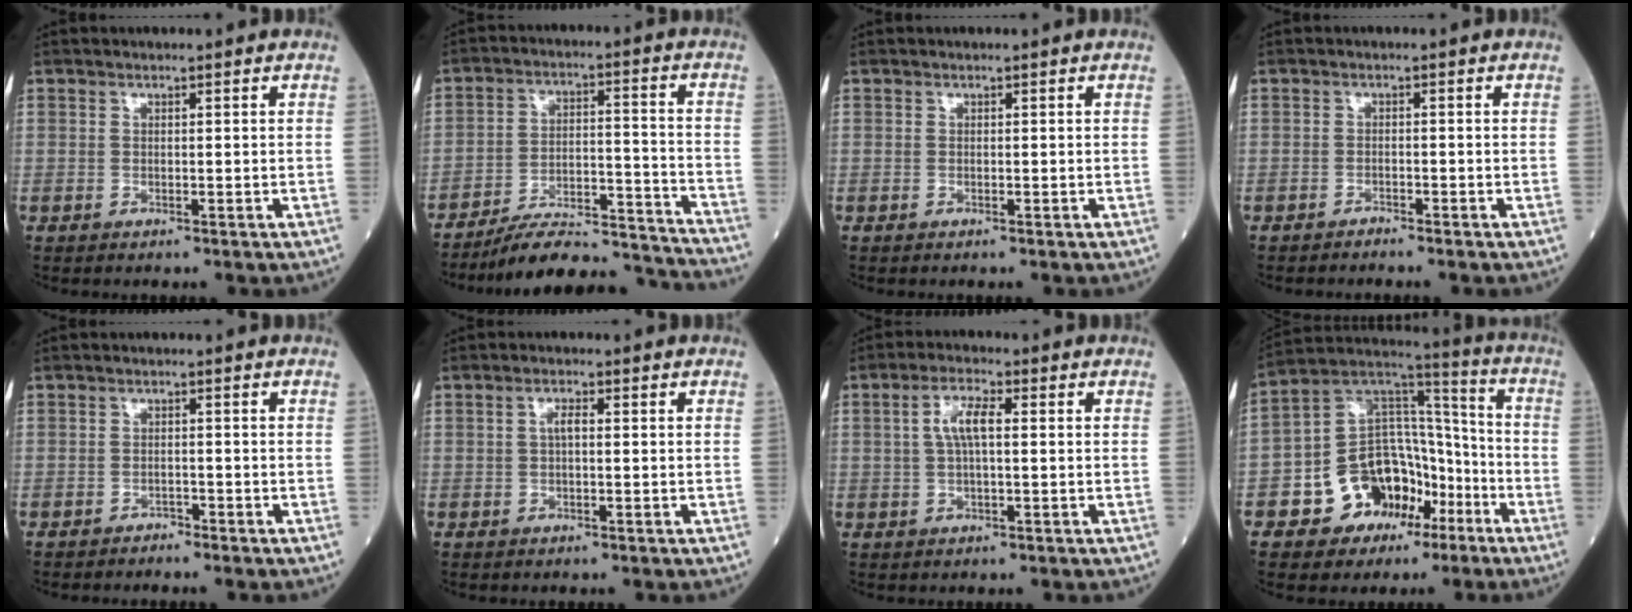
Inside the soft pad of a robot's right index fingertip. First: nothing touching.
{"total": 17.0, "force": [-16.4, 1.5, 4.2], "torque": [-0.063, 0.027, -0.245]}
{"total": 0.0}
{"total": 0.9, "force": [-0.9, 0.0, 0.0], "torque": [-0.003, -0.001, -0.017]}
{"total": 1.1, "force": [-1.1, 0.3, -0.1], "torque": [0.004, 0.000, -0.021]}
{"total": 1.9, "force": [0.2, 0.6, 1.8], "torque": [-0.036, 0.005, 0.004]}
{"total": 4.8, "force": [0.8, 1.2, 4.5], "torque": [-0.094, 0.014, 0.014]}
{"total": 13.9, "force": [-6.5, 10.1, 7.0], "torque": [-0.118, 0.051, -0.104]}